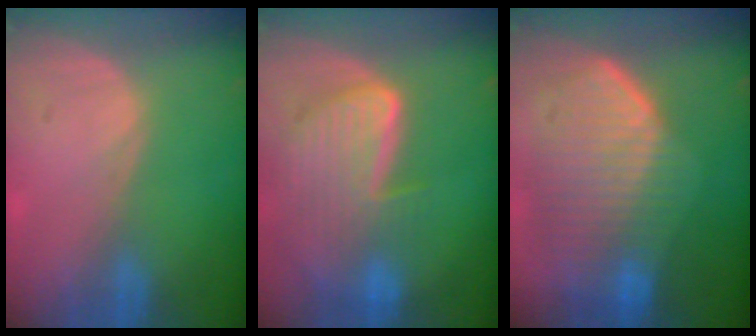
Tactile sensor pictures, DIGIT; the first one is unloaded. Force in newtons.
{"total": 9.4, "press": 8.1, "slide": 4.9}
{"total": 10.9, "press": 9.5, "slide": 5.3}